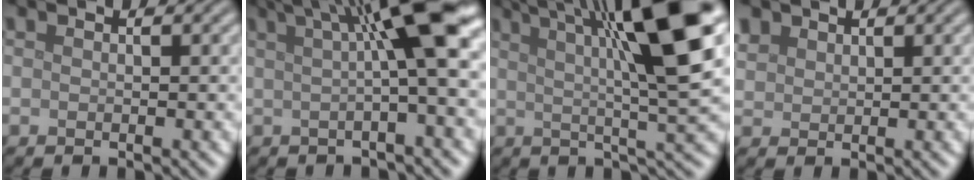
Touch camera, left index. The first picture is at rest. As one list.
[{"total": 10.2, "force": [3.1, 2.0, 9.5], "torque": [-0.120, 0.022, 0.039]}, {"total": 12.9, "force": [4.8, 2.4, 11.8], "torque": [-0.157, 0.014, 0.071]}, {"total": 1.8, "force": [1.3, 1.3, 0.4], "torque": [-0.014, 0.007, 0.028]}]